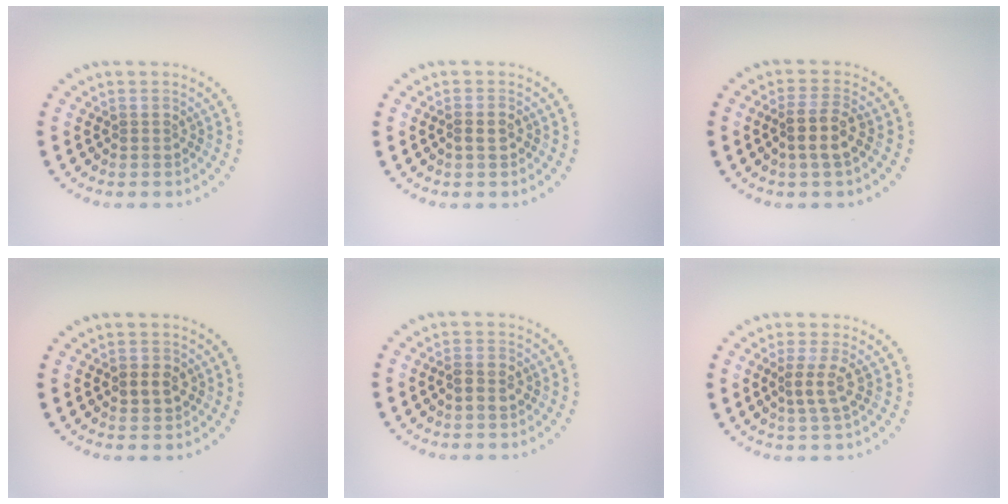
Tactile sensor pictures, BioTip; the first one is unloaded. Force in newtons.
{"total": 0.8, "press": 0.7, "slide": 0.4}
{"total": 2.7, "press": 2.5, "slide": 1.2}
{"total": 2.1, "press": 2.1, "slide": 0.2}
{"total": 1.6, "press": 1.6, "slide": 0.2}
{"total": 1.7, "press": 1.4, "slide": 1.1}